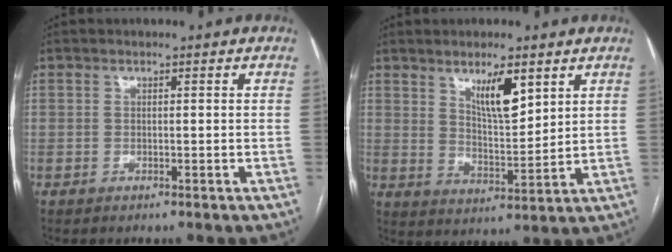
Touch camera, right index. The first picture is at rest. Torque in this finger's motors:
{"motor_torque": [0.49, 0.31, 0.15, 0.09]}